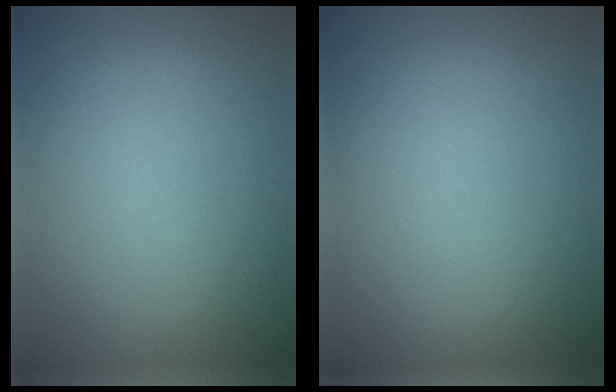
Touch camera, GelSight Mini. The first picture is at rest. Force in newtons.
{"total": 0.0}